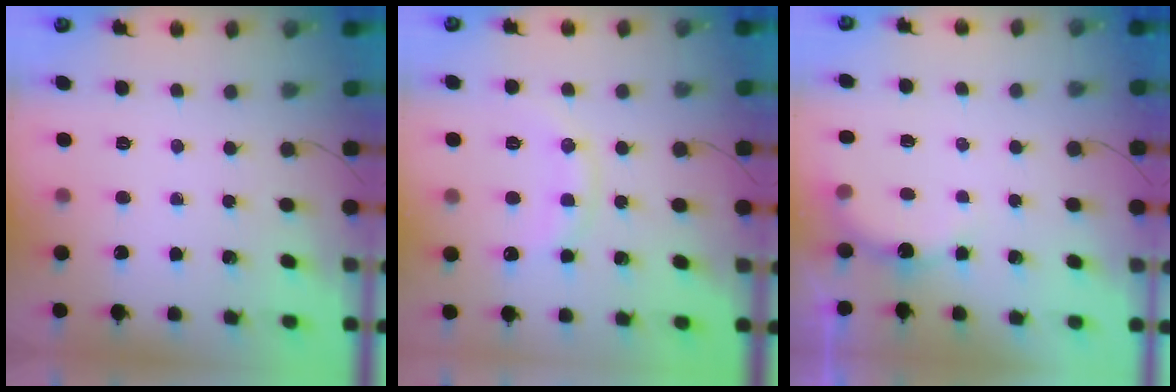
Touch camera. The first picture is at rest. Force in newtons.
{"total": 9.4, "press": 9.4, "slide": 0.9}
{"total": 2.9, "press": 2.9, "slide": 0.5}